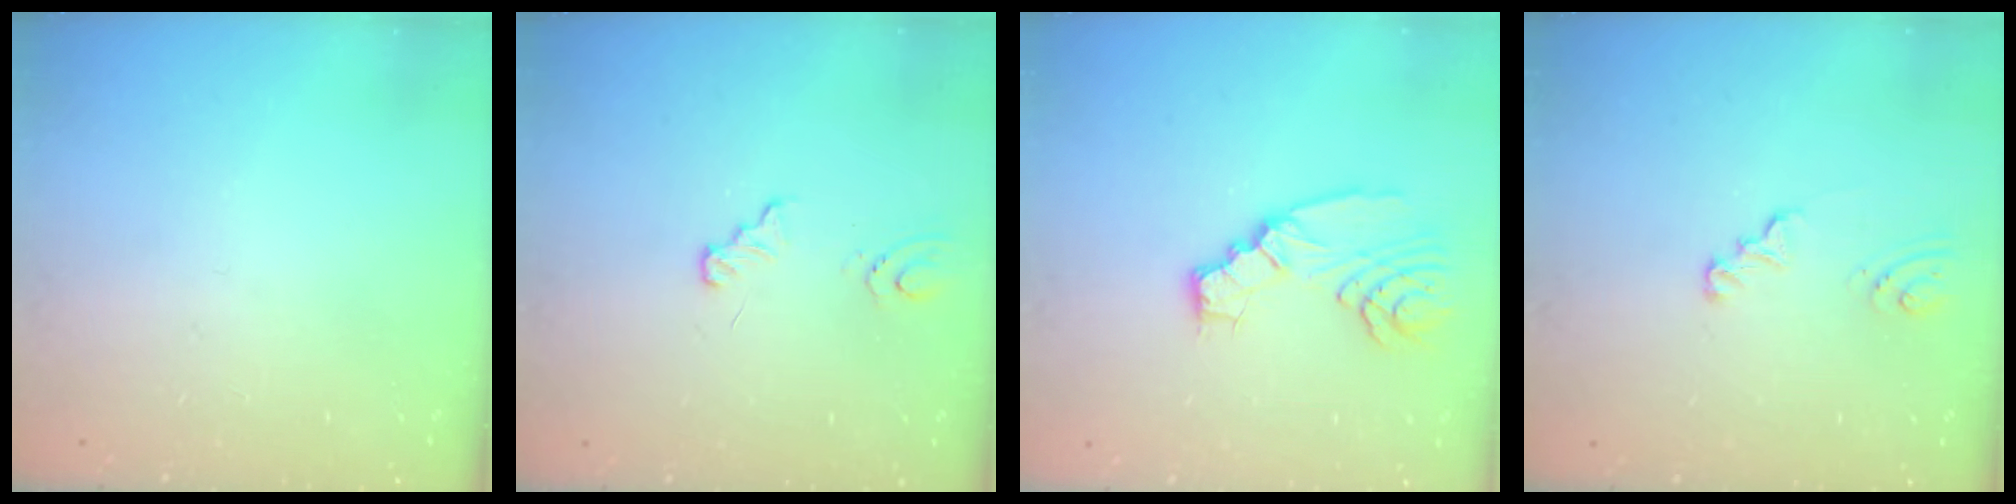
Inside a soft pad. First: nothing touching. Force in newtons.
{"total": 3.3, "press": 3.3, "slide": 0.2}
{"total": 8.1, "press": 8.1, "slide": 0.8}
{"total": 2.5, "press": 2.5, "slide": 0.2}